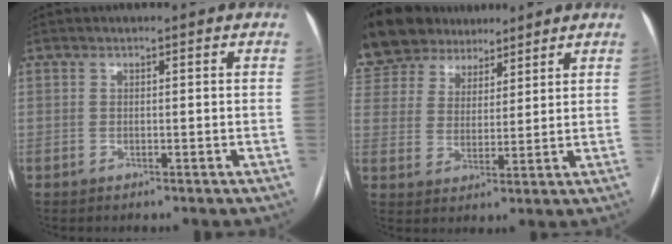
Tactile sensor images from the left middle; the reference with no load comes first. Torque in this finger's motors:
{"motor_torque": [0.47, -0.25, 1.05, 0.21]}